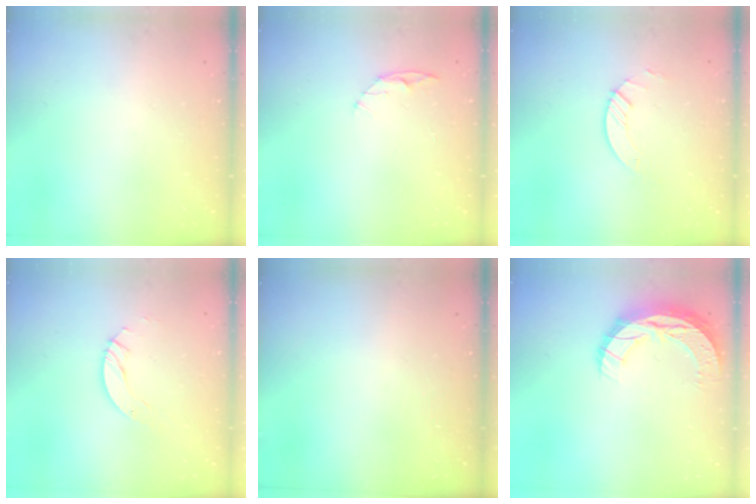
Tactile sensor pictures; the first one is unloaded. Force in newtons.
{"total": 5.7, "press": 5.6, "slide": 0.7}
{"total": 3.5, "press": 3.5, "slide": 0.3}
{"total": 4.0, "press": 4.0, "slide": 0.3}
{"total": 0.0}
{"total": 11.7, "press": 11.6, "slide": 0.8}